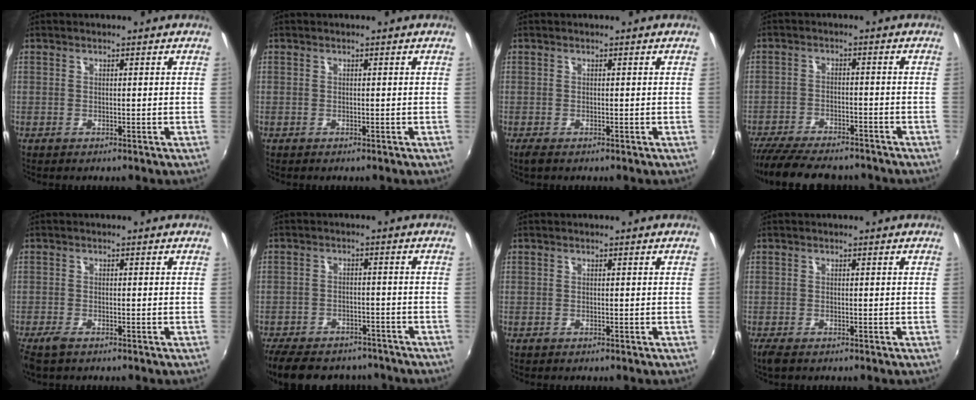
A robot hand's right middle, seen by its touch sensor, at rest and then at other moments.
{"total": 0.0}
{"total": 1.2, "force": [-0.7, 0.4, 0.8], "torque": [-0.018, -0.006, -0.013]}
{"total": 16.4, "force": [-13.8, 4.7, 7.4], "torque": [-0.161, -0.035, -0.216]}
{"total": 2.9, "force": [-2.2, 1.0, 1.7], "torque": [-0.043, -0.011, -0.042]}
{"total": 17.1, "force": [-14.0, 7.3, 6.8], "torque": [-0.161, -0.003, -0.198]}
{"total": 0.0}
{"total": 2.2, "force": [-1.5, 0.8, 1.5], "torque": [-0.030, -0.011, -0.026]}